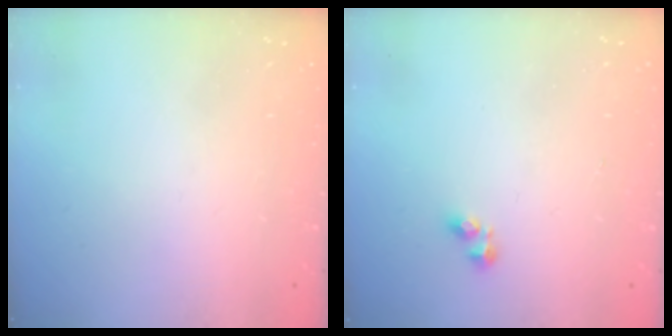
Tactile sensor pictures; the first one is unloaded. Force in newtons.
{"total": 2.8, "press": 2.8, "slide": 0.3}